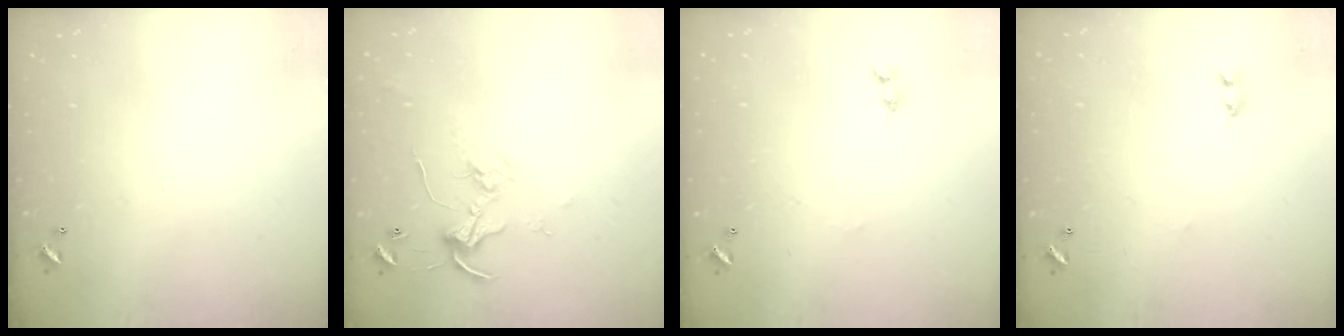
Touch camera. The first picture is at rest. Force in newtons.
{"total": 2.5, "press": 2.5, "slide": 0.2}
{"total": 1.1, "press": 0.9, "slide": 0.5}
{"total": 2.2, "press": 2.1, "slide": 0.6}